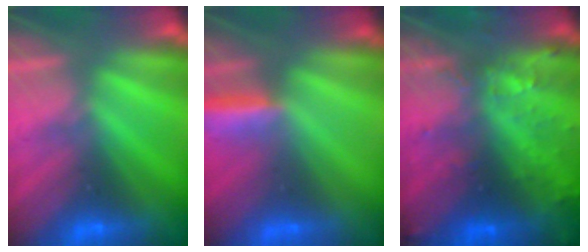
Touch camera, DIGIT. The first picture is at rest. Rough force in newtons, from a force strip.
{"total": 2.9}
{"total": 6.7}